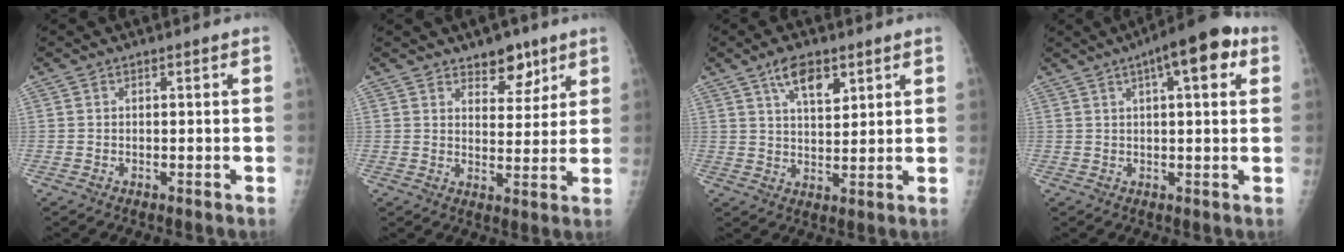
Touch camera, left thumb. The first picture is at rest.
{"total": 6.4, "force": [4.4, 3.6, 3.0], "torque": [-0.009, -0.028, 0.065]}
{"total": 6.9, "force": [3.9, 3.1, 4.8], "torque": [-0.064, -0.021, 0.068]}
{"total": 10.9, "force": [4.6, 3.4, 9.2], "torque": [-0.115, 0.012, 0.056]}